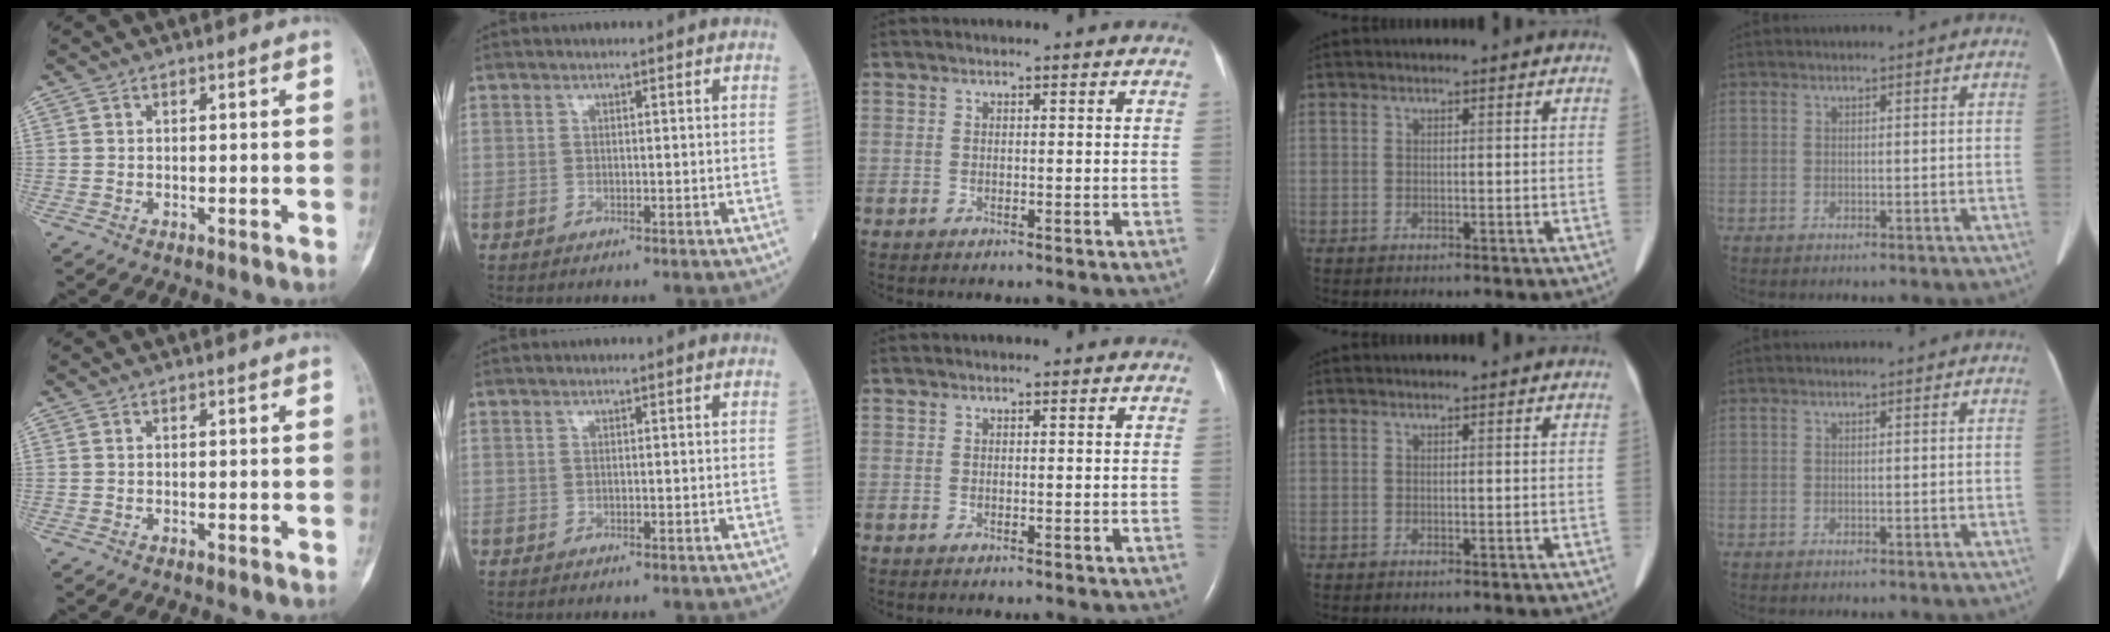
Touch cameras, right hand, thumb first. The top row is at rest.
{}